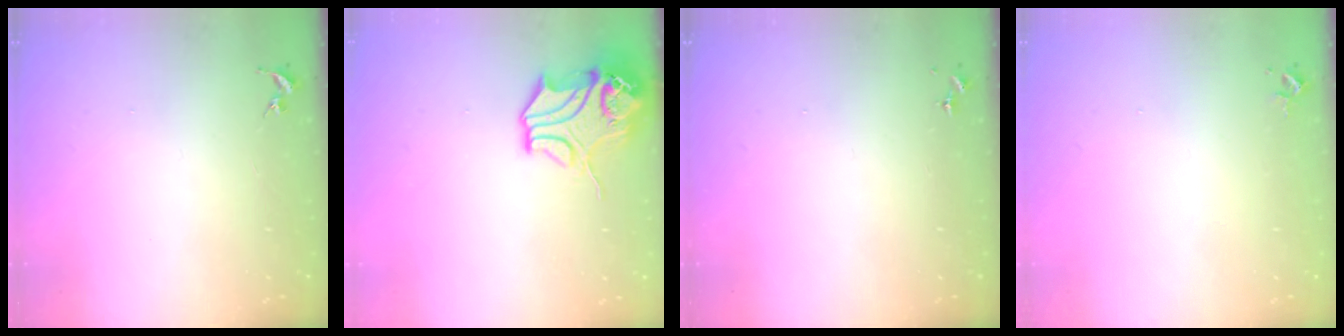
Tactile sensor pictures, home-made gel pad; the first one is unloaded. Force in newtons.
{"total": 13.8, "press": 13.7, "slide": 2.0}
{"total": 0.0}
{"total": 2.4, "press": 2.4, "slide": 0.3}